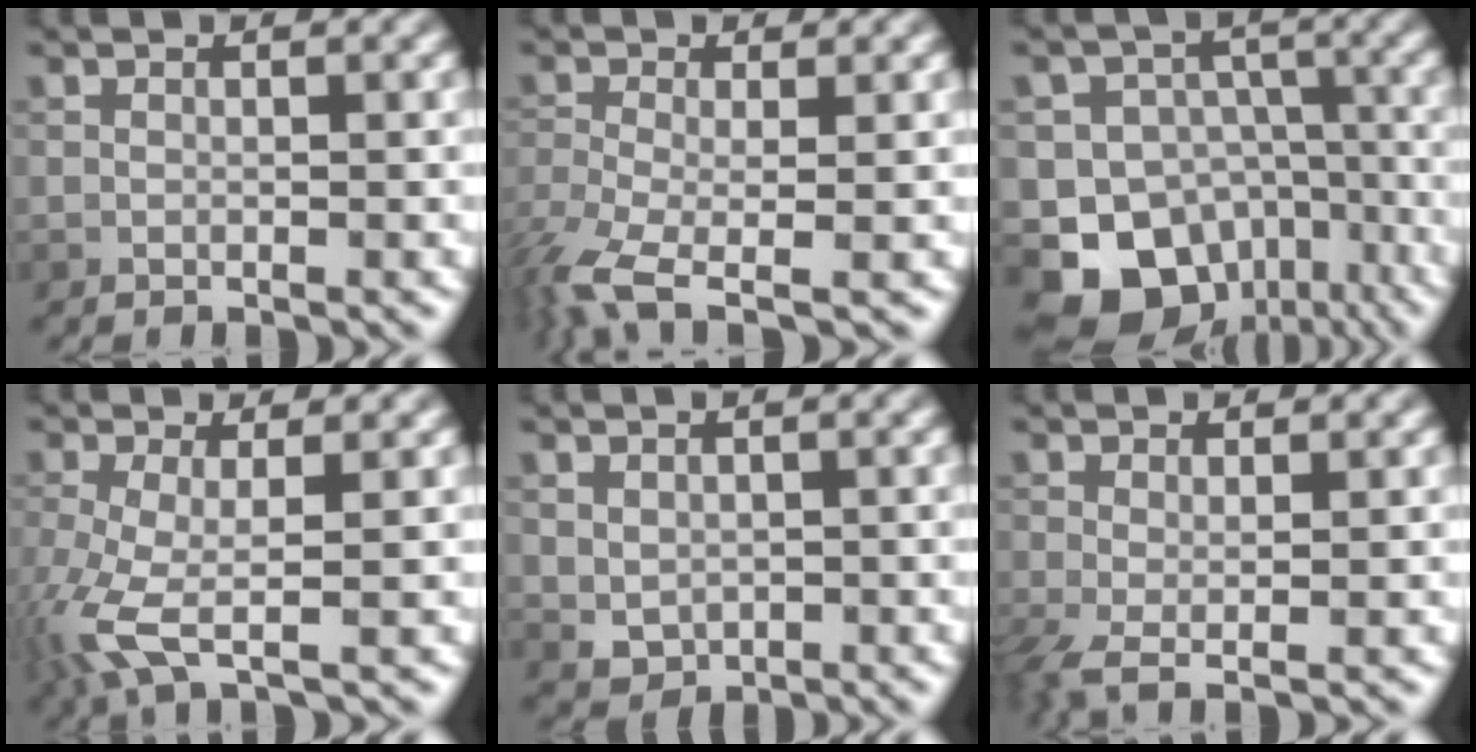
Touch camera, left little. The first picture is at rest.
{"total": 7.0, "force": [-4.2, 2.3, 5.0], "torque": [-0.118, -0.021, -0.090]}
{"total": 12.8, "force": [-7.2, 9.8, 3.8], "torque": [-0.067, -0.018, -0.113]}
{"total": 5.1, "force": [-1.8, 1.5, 4.6], "torque": [-0.124, -0.015, -0.042]}
{"total": 1.7, "force": [0.2, 1.4, 0.8], "torque": [-0.016, -0.008, 0.008]}
{"total": 3.5, "force": [-1.0, 1.3, 3.1], "torque": [-0.076, -0.013, -0.021]}